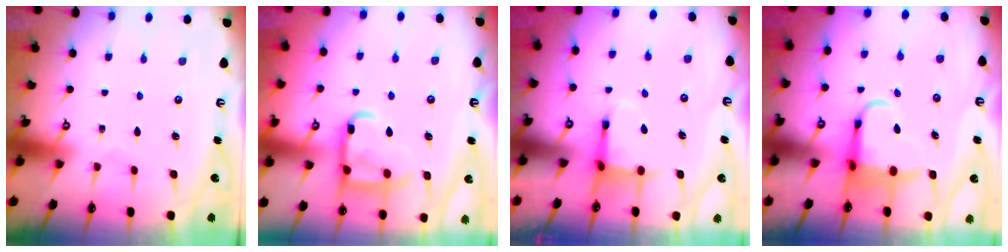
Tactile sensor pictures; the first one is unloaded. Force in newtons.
{"total": 14.4, "press": 14.3, "slide": 1.3}
{"total": 3.8, "press": 3.6, "slide": 1.3}
{"total": 6.8, "press": 6.6, "slide": 1.7}